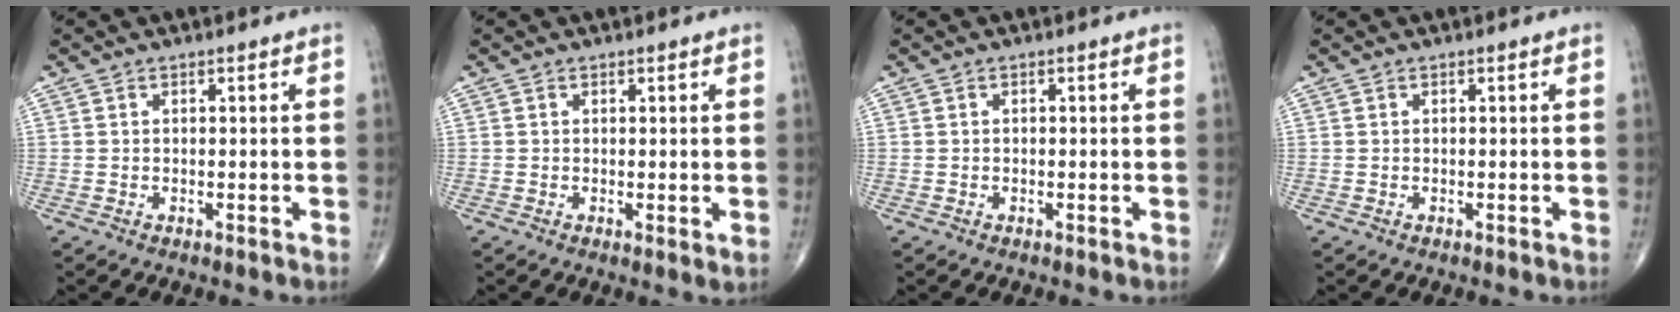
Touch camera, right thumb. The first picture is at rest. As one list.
[{"total": 1.4, "force": [0.1, 0.4, 1.4], "torque": [-0.025, -0.008, 0.002]}, {"total": 0.0}, {"total": 0.0}]